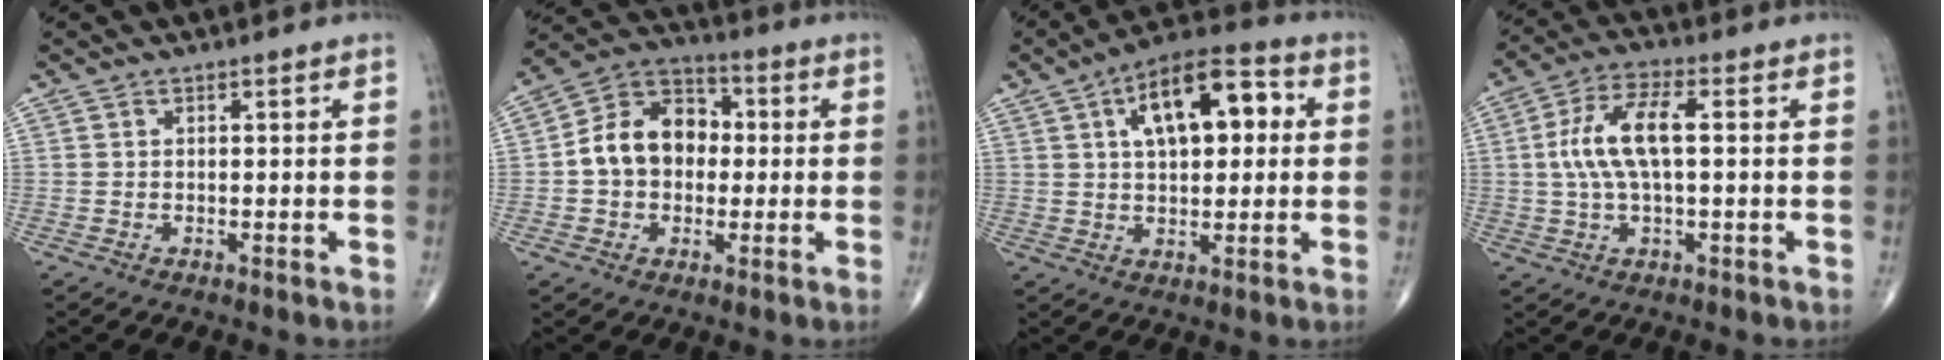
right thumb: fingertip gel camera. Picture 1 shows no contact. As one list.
[{"total": 12.7, "force": [0.0, 9.7, 8.2], "torque": [-0.109, 0.036, -0.010]}, {"total": 14.6, "force": [3.7, 7.2, 12.1], "torque": [-0.167, 0.020, 0.051]}, {"total": 10.6, "force": [0.9, 4.1, 9.7], "torque": [-0.205, 0.023, 0.015]}]